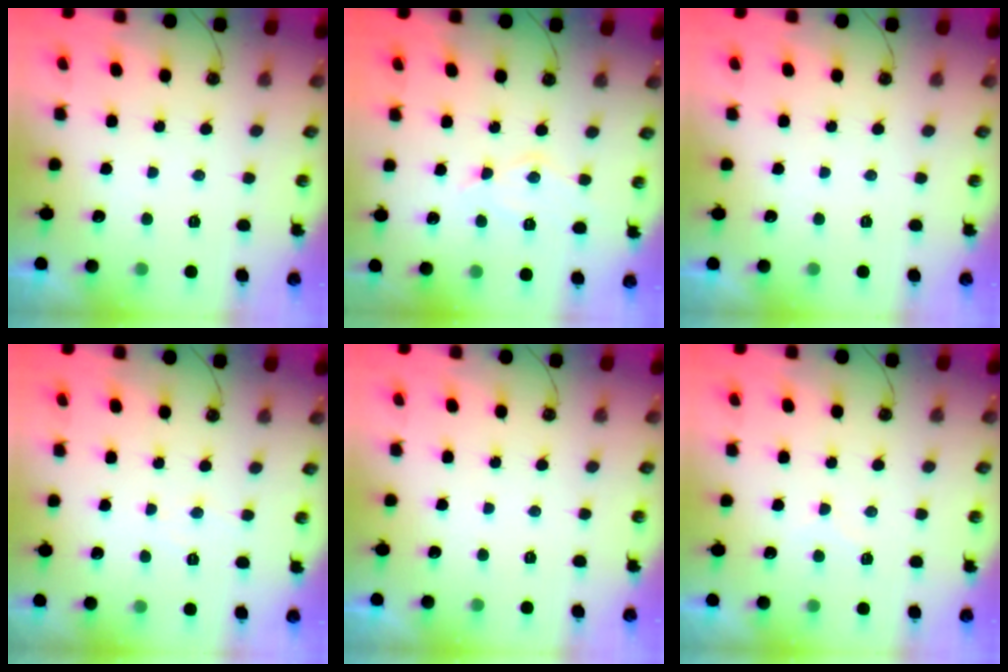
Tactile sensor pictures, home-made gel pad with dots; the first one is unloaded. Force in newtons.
{"total": 10.8, "press": 10.7, "slide": 0.9}
{"total": 0.0}
{"total": 3.2, "press": 3.2, "slide": 0.5}
{"total": 0.0}
{"total": 6.5, "press": 6.5, "slide": 0.7}